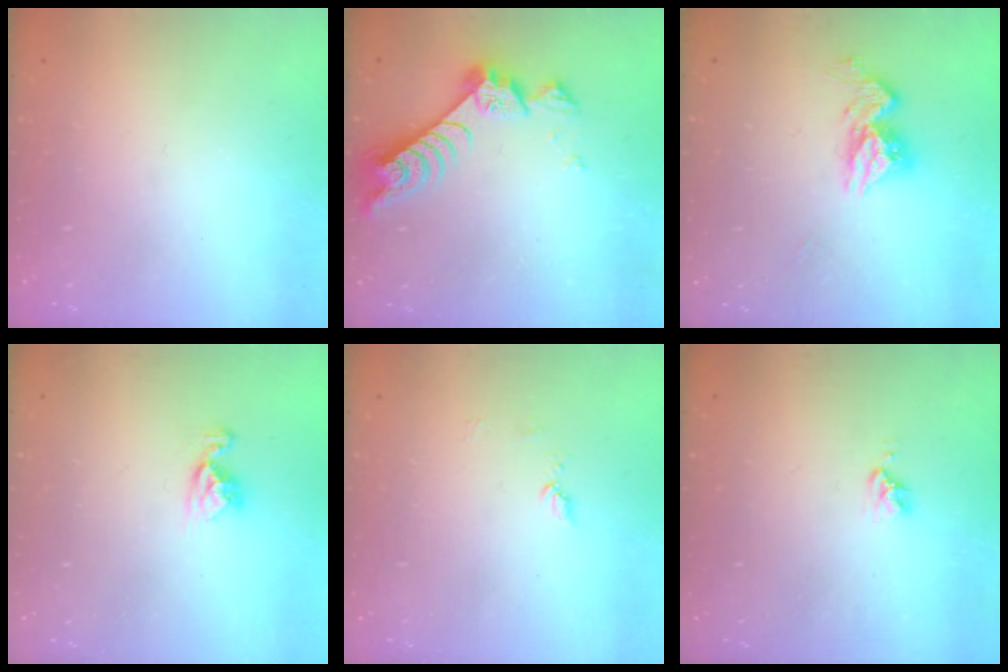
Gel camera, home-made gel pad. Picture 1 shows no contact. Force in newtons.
{"total": 7.4, "press": 7.3, "slide": 0.9}
{"total": 10.7, "press": 10.6, "slide": 1.0}
{"total": 6.9, "press": 6.9, "slide": 0.7}
{"total": 5.1, "press": 5.0, "slide": 0.6}
{"total": 2.8, "press": 2.8, "slide": 0.4}